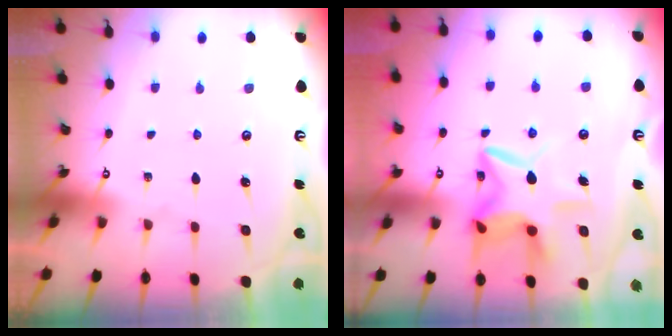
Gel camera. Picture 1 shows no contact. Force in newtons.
{"total": 12.3, "press": 12.3, "slide": 1.1}